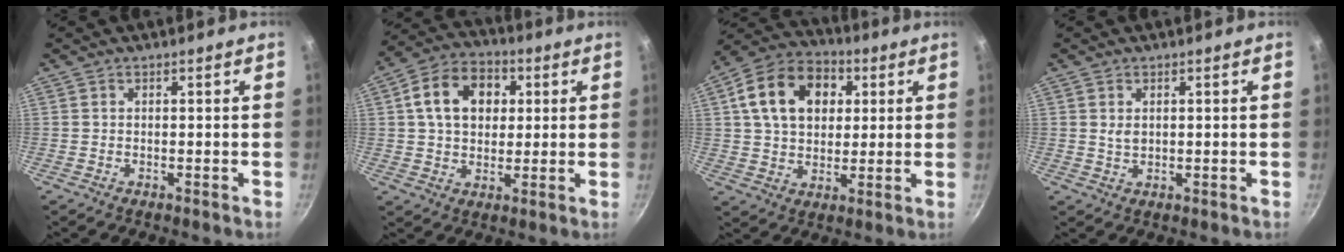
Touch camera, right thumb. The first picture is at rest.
{"total": 12.8, "force": [3.1, 9.6, 8.0], "torque": [-0.111, 0.016, 0.038]}
{"total": 16.1, "force": [4.4, 11.7, 10.2], "torque": [-0.153, 0.017, 0.061]}
{"total": 2.0, "force": [0.6, 1.3, 1.5], "torque": [-0.025, -0.005, 0.013]}